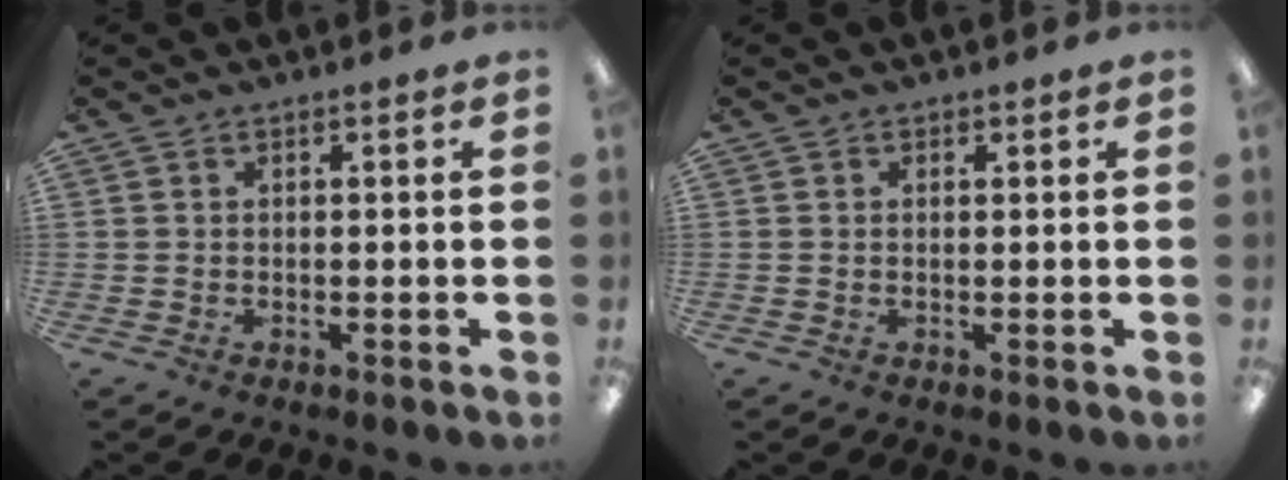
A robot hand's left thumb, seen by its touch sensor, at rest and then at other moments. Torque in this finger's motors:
{"motor_torque": [0.27, -0.30, -0.11, 0.00, -0.08]}